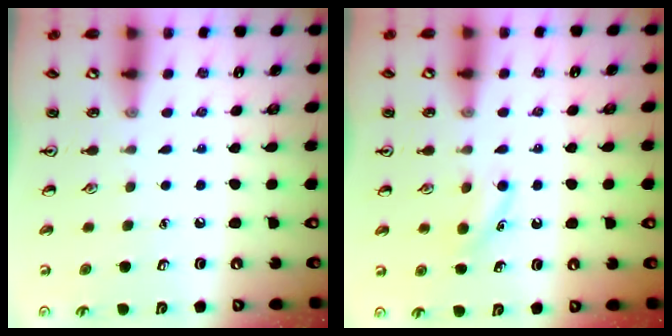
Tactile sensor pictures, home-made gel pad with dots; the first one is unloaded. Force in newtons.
{"total": 4.5, "press": 4.2, "slide": 1.4}